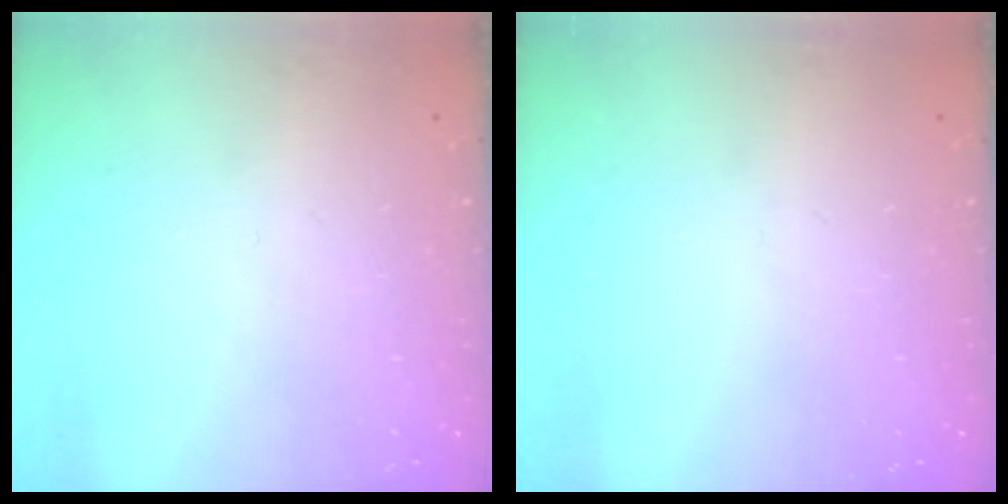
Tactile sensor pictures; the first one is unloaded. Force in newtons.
{"total": 0.0}